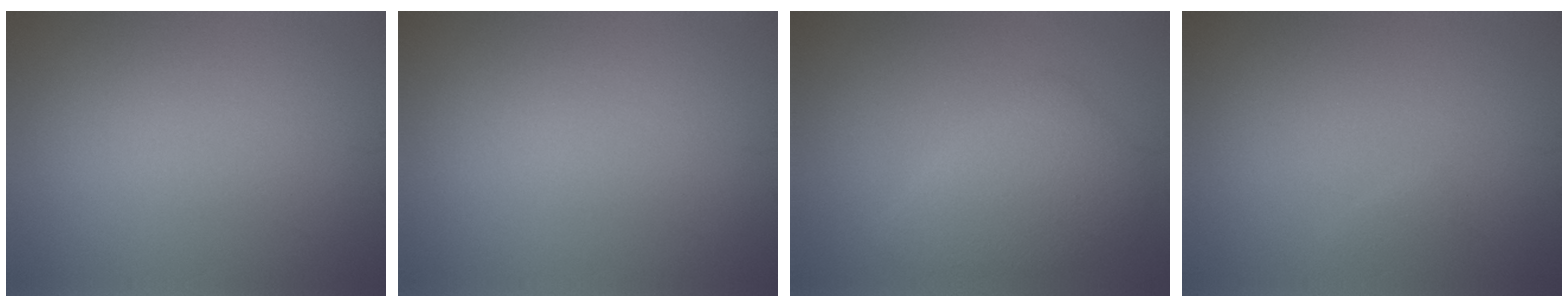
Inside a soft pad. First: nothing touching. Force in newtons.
{"total": 0.0}
{"total": 4.2, "press": 4.2, "slide": 0.0}
{"total": 0.5, "press": 0.5, "slide": 0.0}